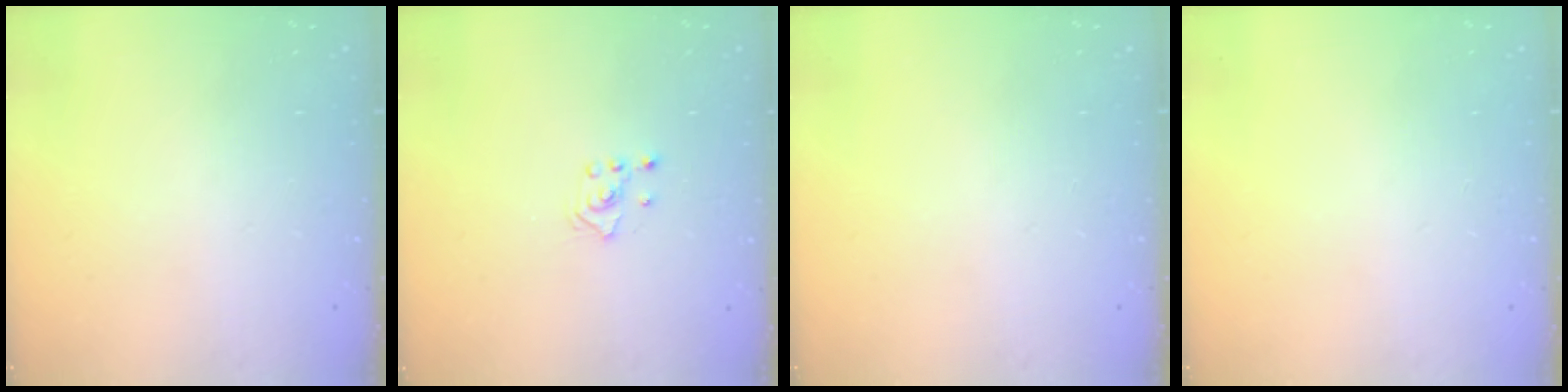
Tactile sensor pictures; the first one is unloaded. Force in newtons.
{"total": 2.4, "press": 2.2, "slide": 0.8}
{"total": 0.0}
{"total": 0.0}